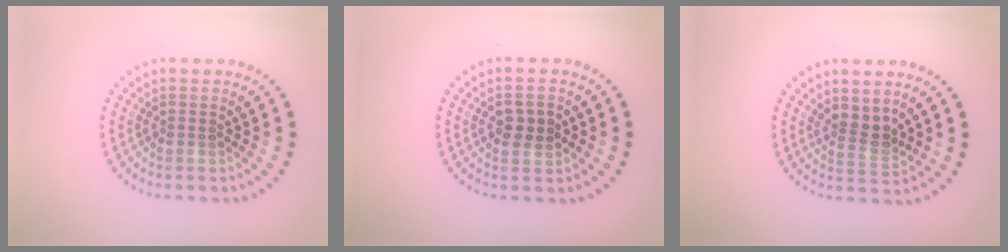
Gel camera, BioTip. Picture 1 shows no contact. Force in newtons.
{"total": 2.3, "press": 2.3, "slide": 0.2}
{"total": 2.3, "press": 1.8, "slide": 1.5}